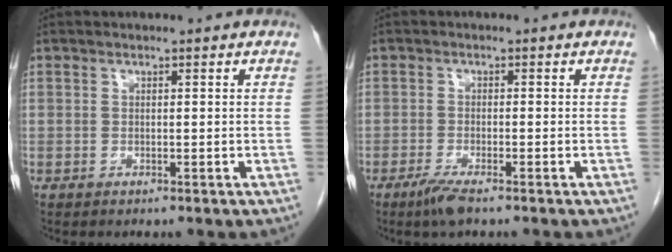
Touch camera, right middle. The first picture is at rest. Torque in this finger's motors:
{"motor_torque": [0.57, -0.35, 0.15, 0.05]}